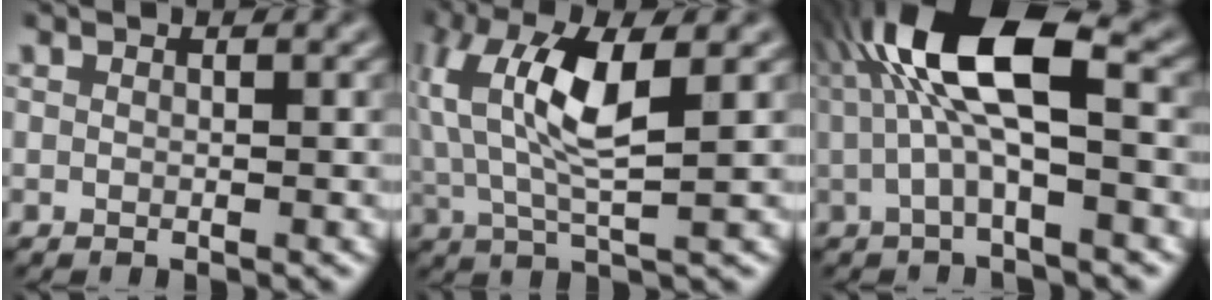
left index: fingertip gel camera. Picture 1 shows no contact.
{"total": 7.8, "force": [1.5, 2.7, 7.2], "torque": [-0.161, 0.004, 0.026]}
{"total": 9.7, "force": [1.2, 3.3, 9.0], "torque": [-0.180, 0.027, 0.011]}